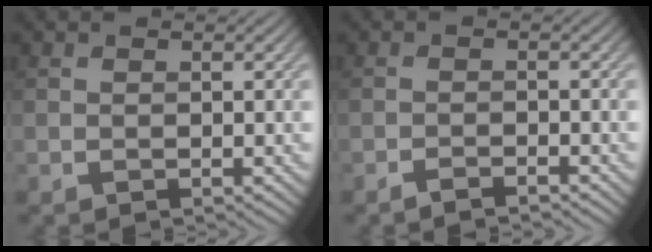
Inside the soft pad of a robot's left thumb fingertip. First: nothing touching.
{"total": 1.5, "force": [-1.3, 0.1, 0.7], "torque": [-0.011, 0.003, -0.027]}